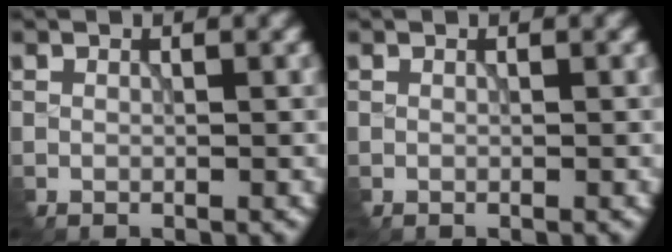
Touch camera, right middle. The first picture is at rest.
{"total": 0.0}